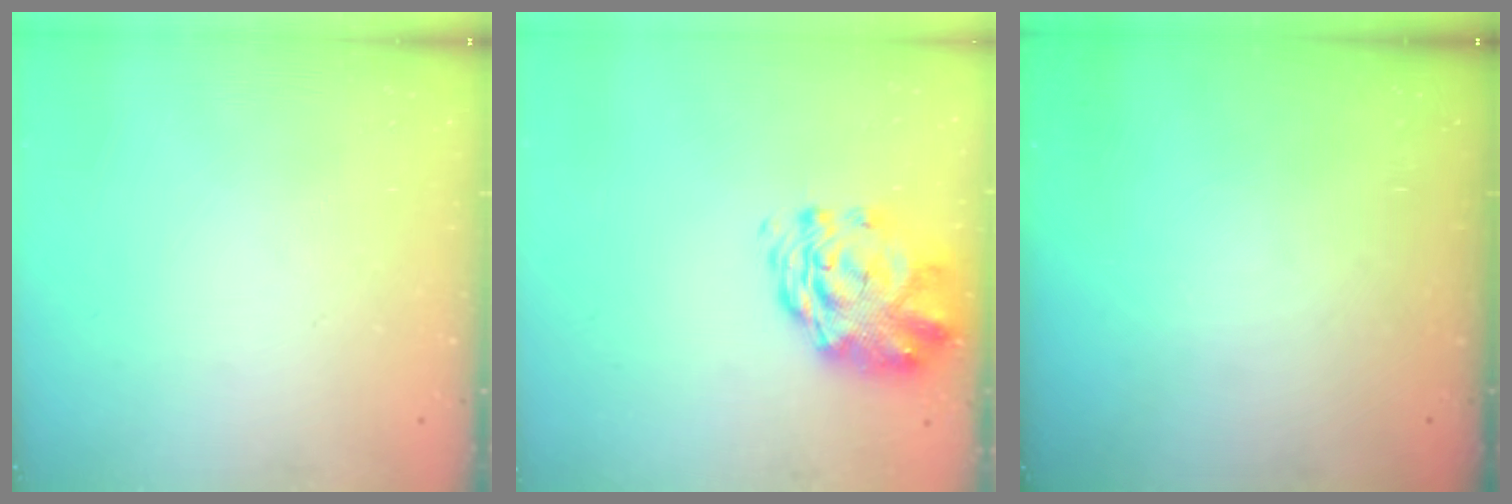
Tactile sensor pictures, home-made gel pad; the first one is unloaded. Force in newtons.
{"total": 2.8, "press": 2.5, "slide": 1.1}
{"total": 0.0}